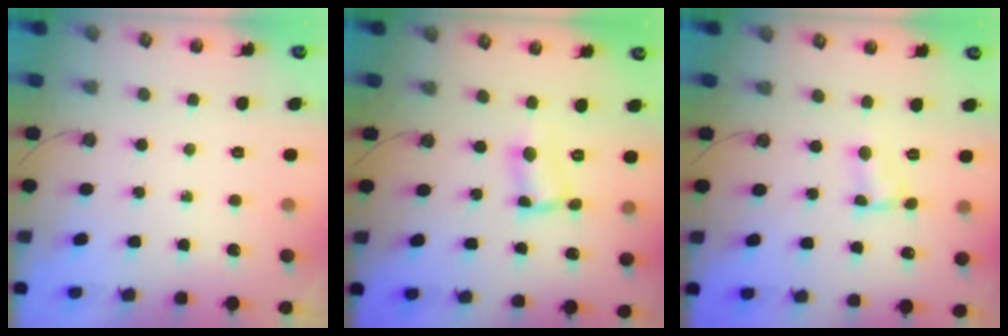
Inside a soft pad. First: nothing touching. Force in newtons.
{"total": 2.3, "press": 2.2, "slide": 0.6}
{"total": 2.5, "press": 2.5, "slide": 0.3}